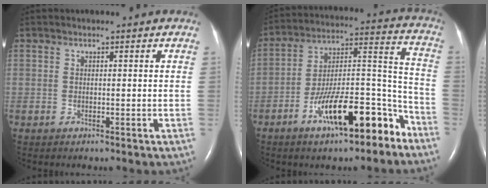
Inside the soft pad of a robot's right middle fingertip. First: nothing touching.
{"total": 16.2, "force": [-9.9, 4.3, 12.1], "torque": [-0.195, 0.024, -0.157]}